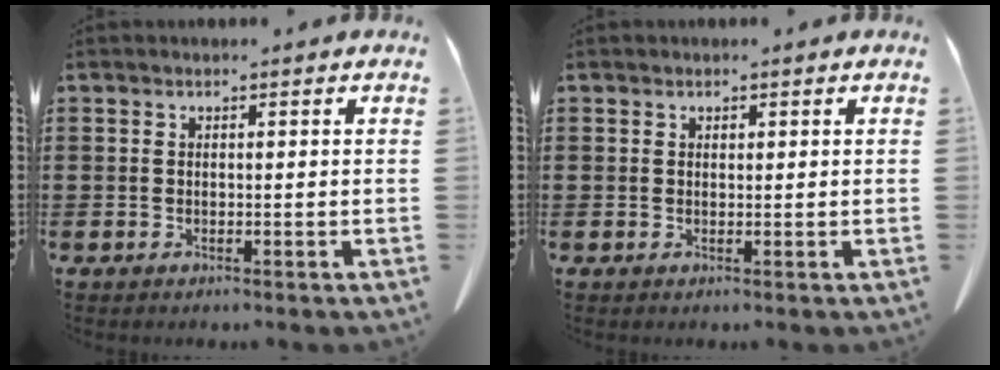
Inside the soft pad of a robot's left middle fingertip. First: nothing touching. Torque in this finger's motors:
{"motor_torque": [-0.06, 0.06, 0.00, 0.01]}